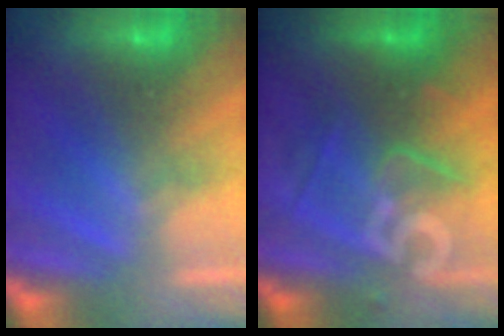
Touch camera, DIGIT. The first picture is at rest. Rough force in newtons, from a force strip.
{"total": 2.6}